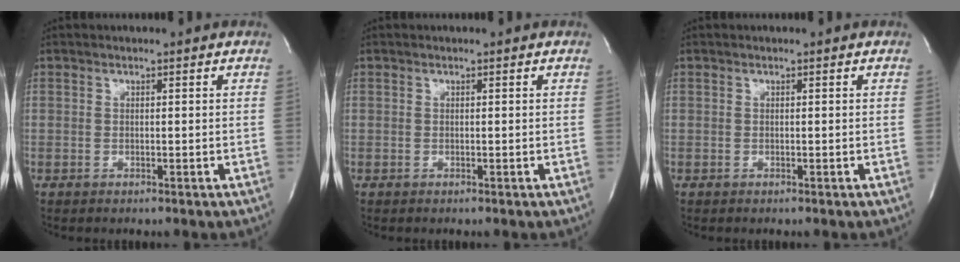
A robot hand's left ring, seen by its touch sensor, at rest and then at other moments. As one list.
[{"total": 0.0}, {"total": 0.0}]